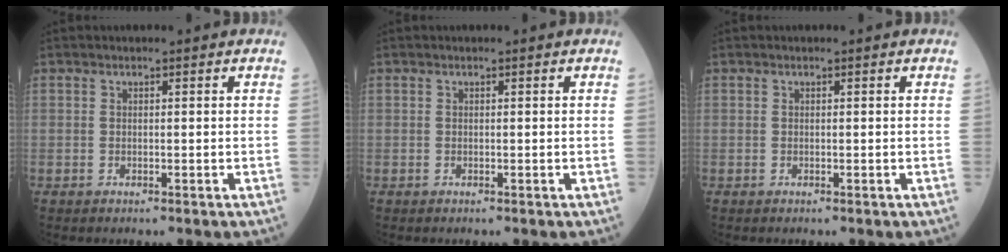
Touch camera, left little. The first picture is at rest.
{"total": 0.0}
{"total": 0.0}